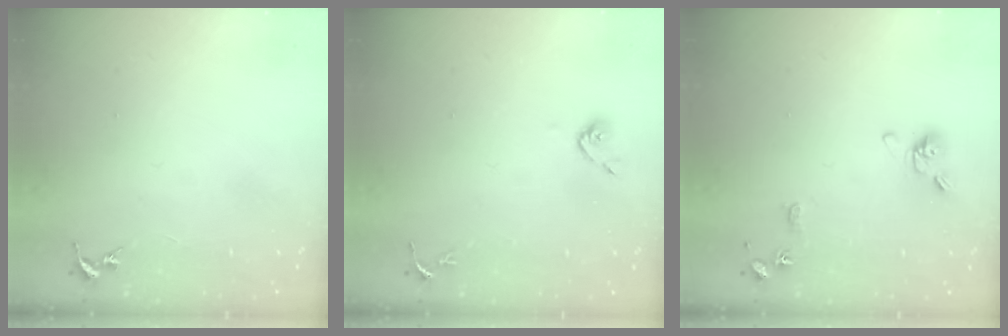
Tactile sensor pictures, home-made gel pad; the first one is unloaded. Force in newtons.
{"total": 4.3, "press": 4.2, "slide": 1.1}
{"total": 9.4, "press": 9.2, "slide": 1.9}